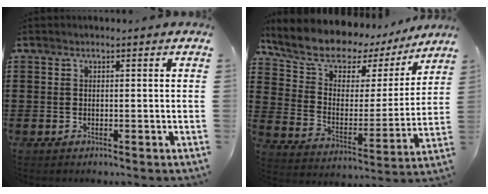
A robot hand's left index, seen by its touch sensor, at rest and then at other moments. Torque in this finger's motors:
{"motor_torque": [1.83, -0.31, 1.05, 0.21]}